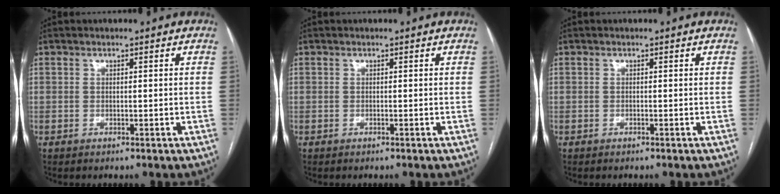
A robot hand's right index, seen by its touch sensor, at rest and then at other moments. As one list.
[{"total": 0.0}, {"total": 0.0}]